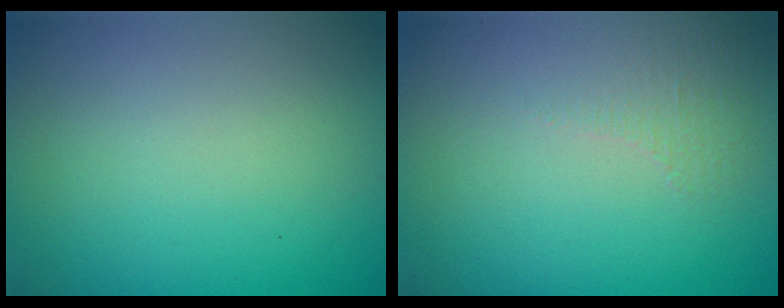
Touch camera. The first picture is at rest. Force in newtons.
{"total": 0.9, "press": 0.5, "slide": 0.8}